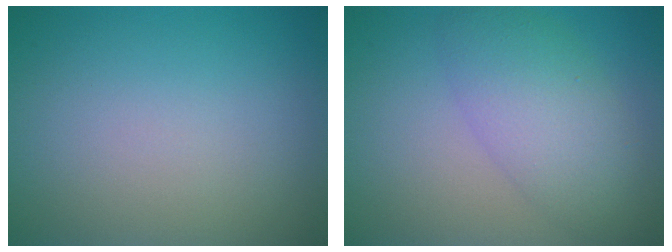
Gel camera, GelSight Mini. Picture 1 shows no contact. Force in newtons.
{"total": 5.3, "press": 5.3, "slide": 0.2}